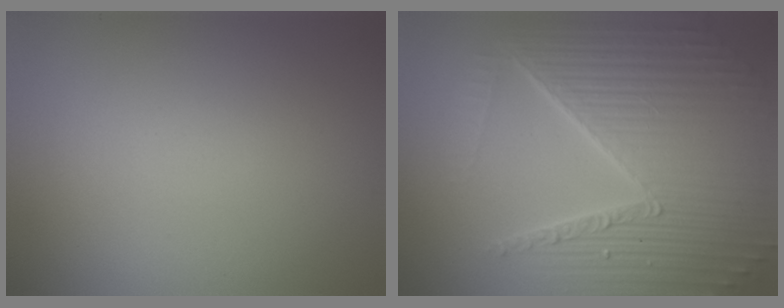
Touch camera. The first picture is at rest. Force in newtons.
{"total": 10.2, "press": 6.5, "slide": 7.8}